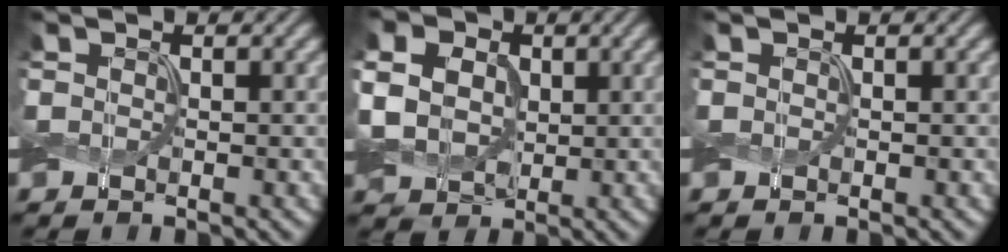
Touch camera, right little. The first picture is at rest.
{"total": 9.2, "force": [1.9, 7.4, 5.1], "torque": [-0.111, 0.033, 0.019]}
{"total": 0.0}